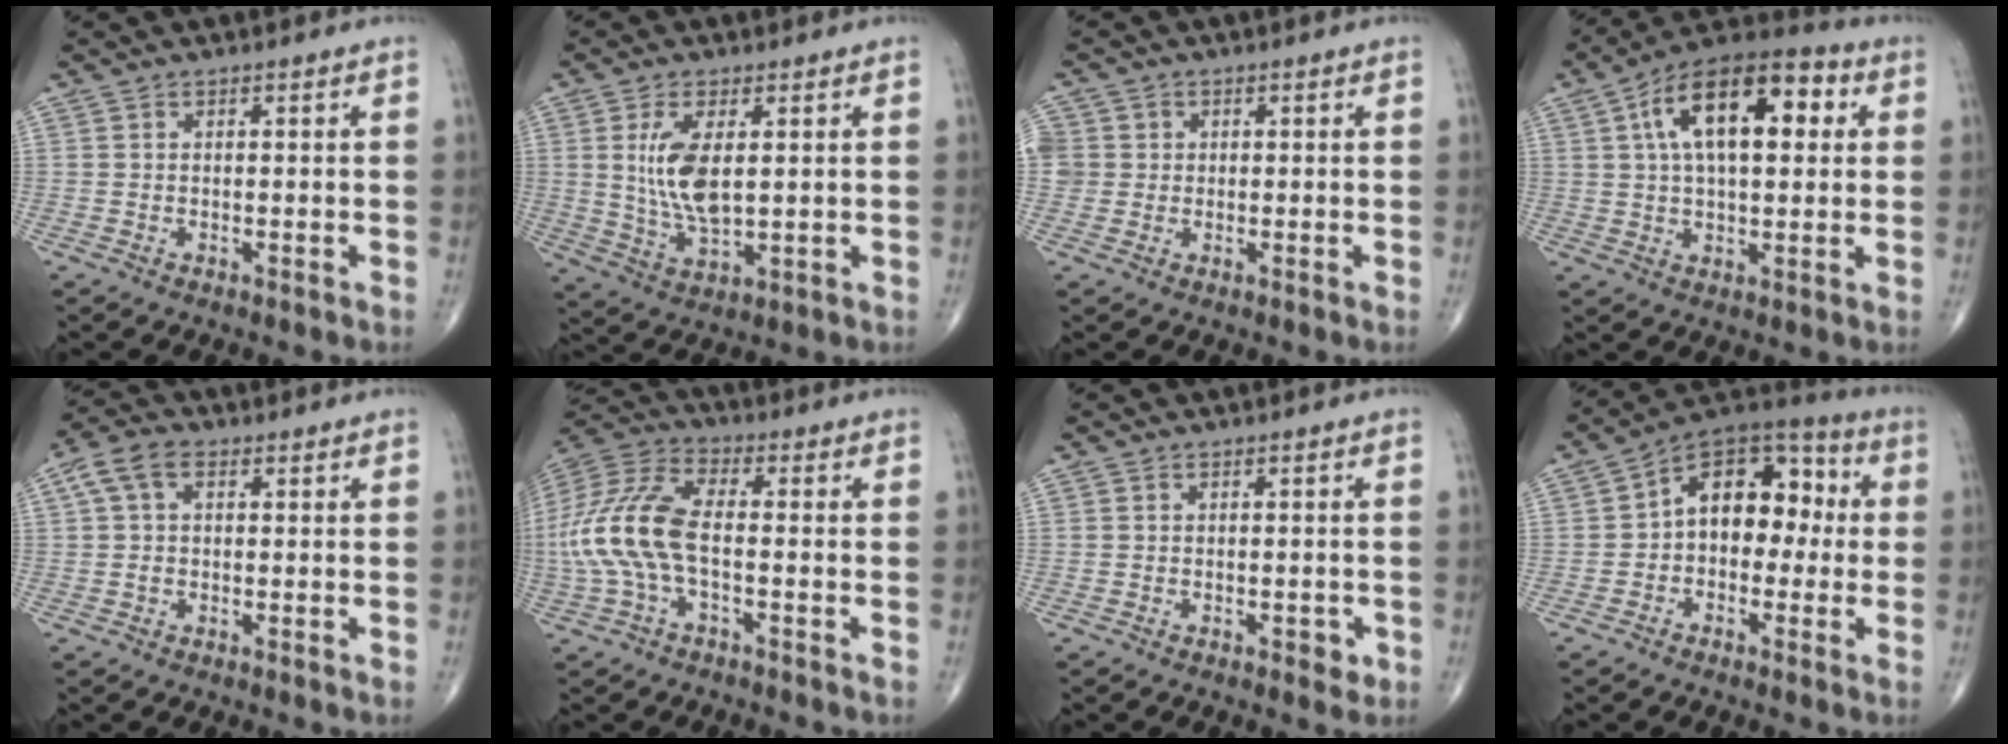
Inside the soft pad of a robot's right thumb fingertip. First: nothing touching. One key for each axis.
{"total": 9.5, "fx": 1.9, "fy": 4.2, "fz": 8.4, "tx": -0.164, "ty": -0.017, "tz": 0.044}
{"total": 5.3, "fx": 0.9, "fy": 5.0, "fz": 1.5, "tx": -0.024, "ty": 0.013, "tz": 0.021}
{"total": 18.4, "fx": 4.9, "fy": 8.9, "fz": 15.4, "tx": -0.228, "ty": 0.024, "tz": 0.067}
{"total": 5.9, "fx": 1.7, "fy": 3.8, "fz": 4.2, "tx": -0.087, "ty": 0.019, "tz": 0.029}
{"total": 15.1, "fx": -1.9, "fy": 7.1, "fz": 13.2, "tx": -0.305, "ty": 0.031, "tz": -0.038}
{"total": 2.1, "fx": -0.9, "fy": 1.1, "fz": 1.5, "tx": -0.014, "ty": 0.001, "tz": -0.010}
{"total": 13.7, "fx": 0.4, "fy": 9.2, "fz": 10.2, "tx": -0.104, "ty": 0.047, "tz": -0.013}